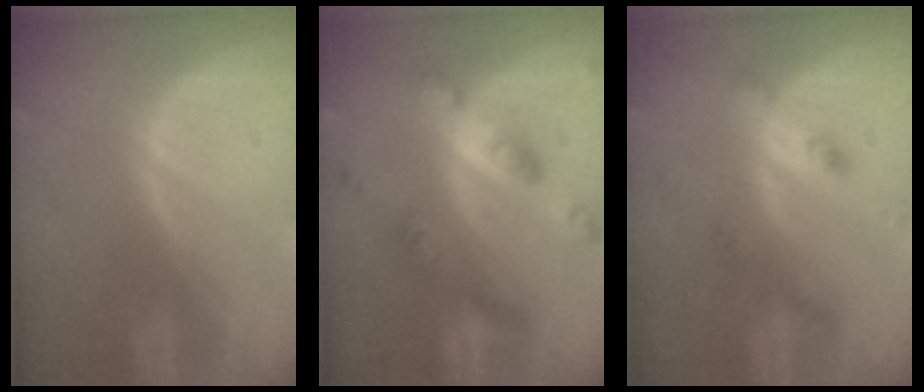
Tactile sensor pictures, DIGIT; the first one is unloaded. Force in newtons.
{"total": 7.5, "press": 7.5, "slide": 0.6}
{"total": 4.3, "press": 3.9, "slide": 1.7}